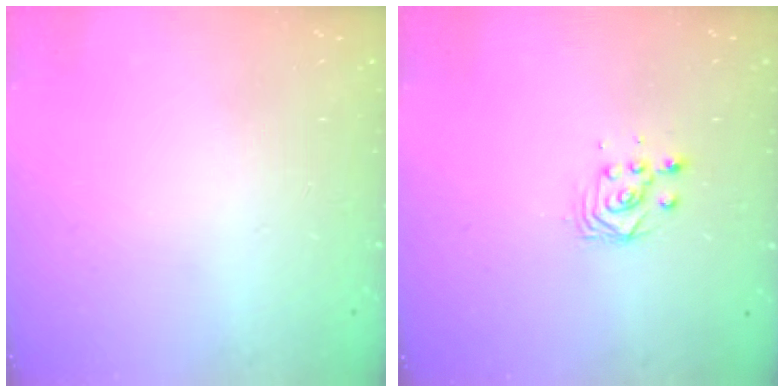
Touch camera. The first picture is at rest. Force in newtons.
{"total": 3.0, "press": 3.0, "slide": 0.2}